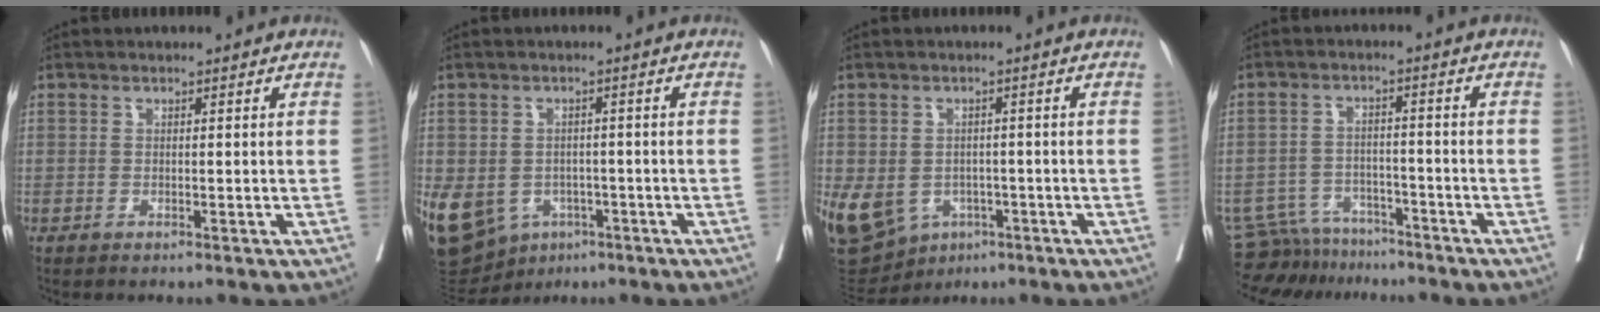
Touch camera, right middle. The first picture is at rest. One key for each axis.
{"total": 21.4, "fx": -8.4, "fy": 17.3, "fz": 9.5, "tx": -0.300, "ty": -0.008, "tz": -0.110}
{"total": 15.8, "fx": -5.7, "fy": 12.9, "fz": 7.1, "tx": -0.191, "ty": 0.006, "tz": -0.070}
{"total": 8.5, "fx": -8.0, "fy": 2.9, "fz": 0.2, "tx": -0.001, "ty": 0.010, "tz": -0.127}